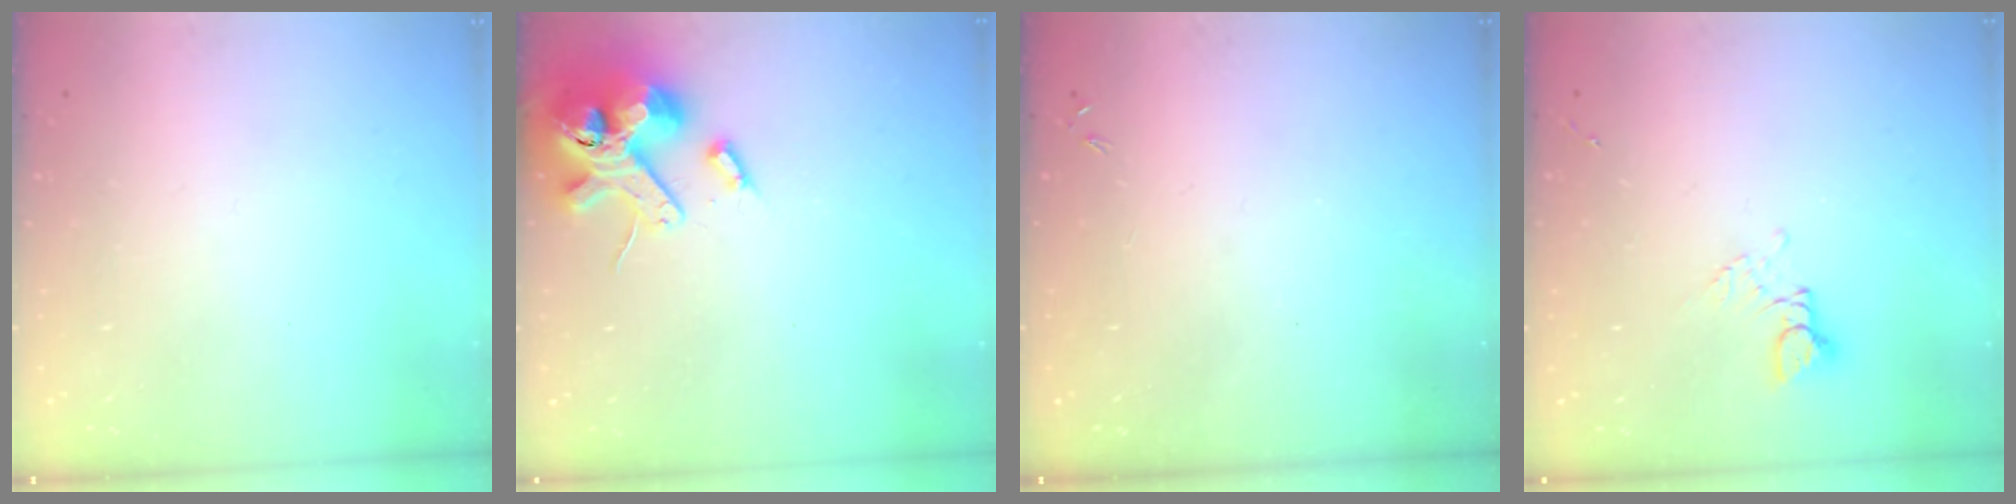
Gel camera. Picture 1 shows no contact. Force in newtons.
{"total": 13.6, "press": 13.5, "slide": 2.1}
{"total": 0.0}
{"total": 3.8, "press": 3.7, "slide": 0.4}